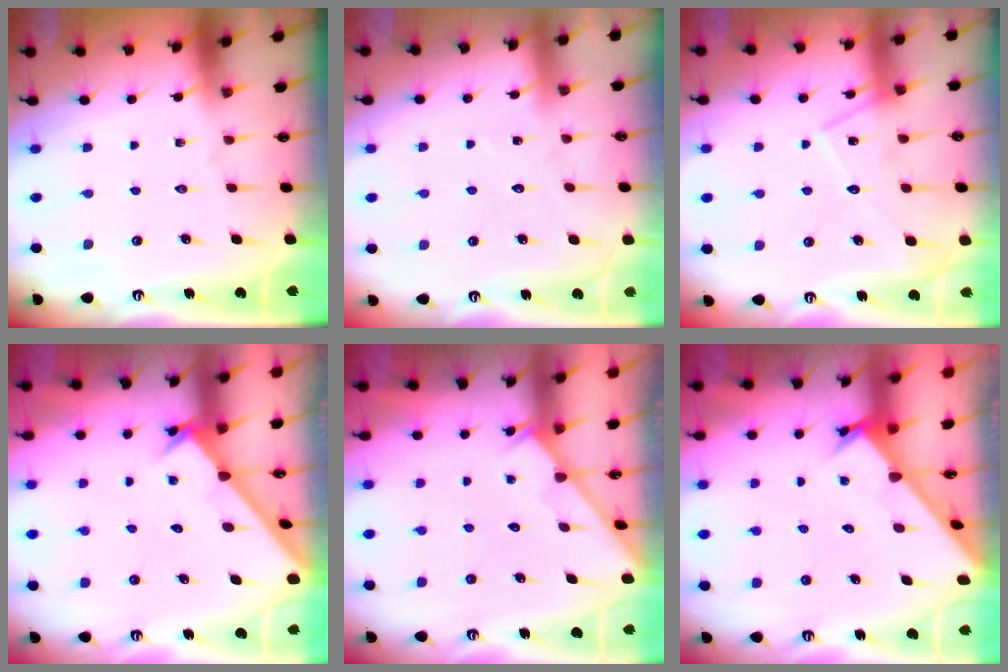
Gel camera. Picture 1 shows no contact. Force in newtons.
{"total": 5.5, "press": 5.5, "slide": 0.5}
{"total": 13.8, "press": 13.8, "slide": 0.9}
{"total": 2.1, "press": 2.1, "slide": 0.2}
{"total": 2.0, "press": 2.0, "slide": 0.1}
{"total": 2.7, "press": 2.7, "slide": 0.2}